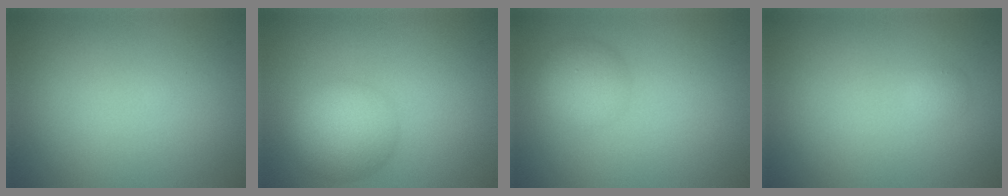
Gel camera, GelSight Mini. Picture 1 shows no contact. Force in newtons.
{"total": 4.8, "press": 4.8, "slide": 0.2}
{"total": 2.8, "press": 2.8, "slide": 0.1}
{"total": 0.6, "press": 0.6, "slide": 0.0}